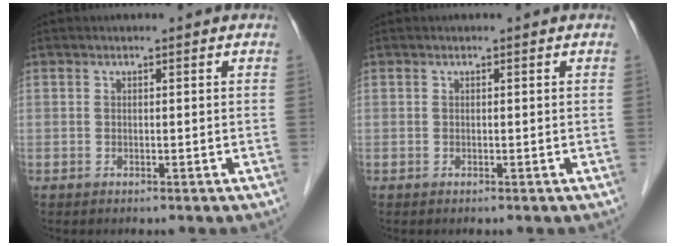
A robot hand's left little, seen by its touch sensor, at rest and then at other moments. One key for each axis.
{"total": 0.0}